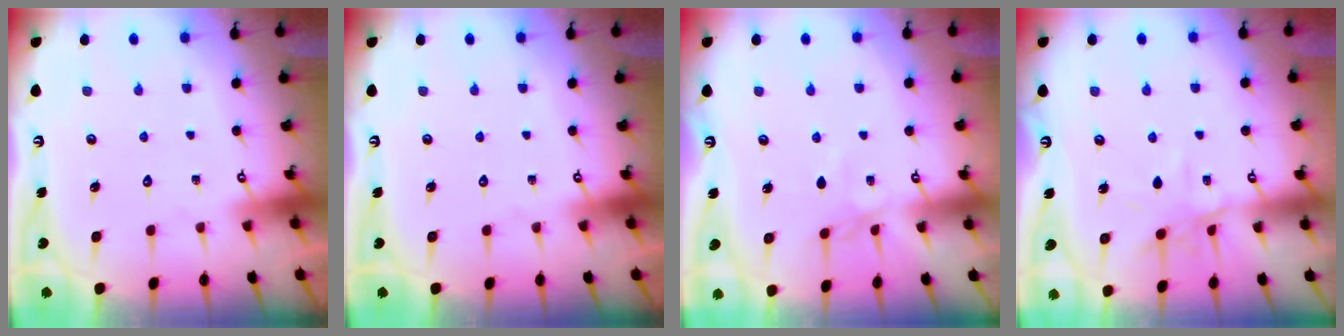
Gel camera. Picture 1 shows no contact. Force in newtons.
{"total": 0.0}
{"total": 3.7, "press": 3.7, "slide": 0.5}
{"total": 7.5, "press": 7.5, "slide": 0.4}